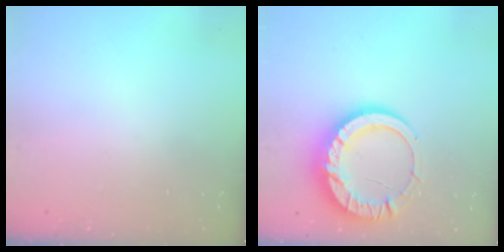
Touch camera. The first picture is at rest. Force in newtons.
{"total": 13.6, "press": 13.6, "slide": 1.2}